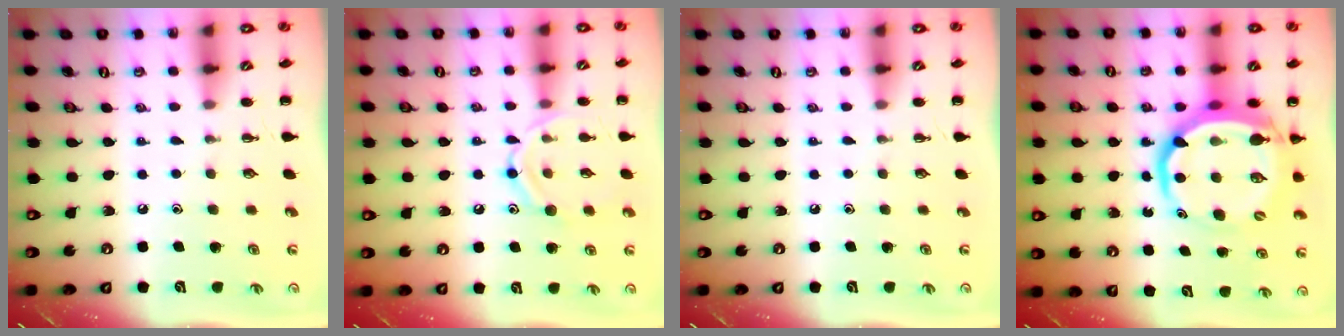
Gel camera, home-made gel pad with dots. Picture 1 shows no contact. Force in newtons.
{"total": 11.9, "press": 11.9, "slide": 0.8}
{"total": 0.0}
{"total": 13.8, "press": 13.4, "slide": 3.5}